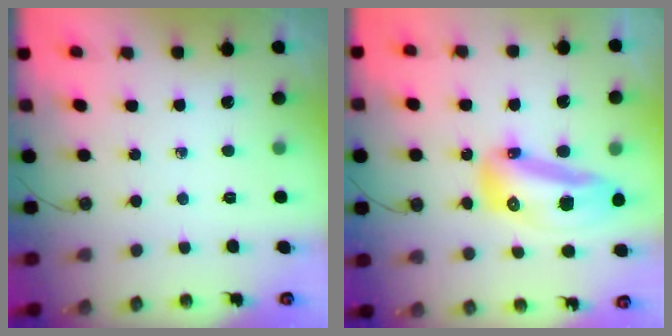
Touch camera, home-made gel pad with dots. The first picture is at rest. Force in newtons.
{"total": 14.8, "press": 14.7, "slide": 1.8}